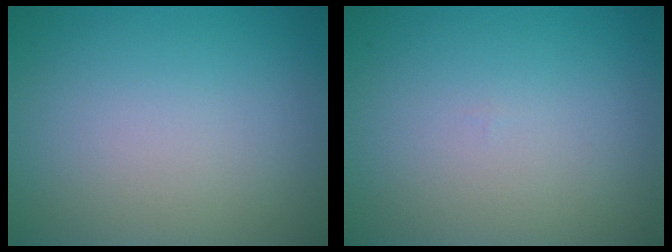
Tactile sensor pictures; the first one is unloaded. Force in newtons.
{"total": 0.0}